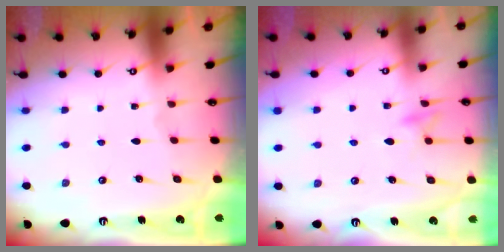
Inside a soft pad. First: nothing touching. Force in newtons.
{"total": 9.3, "press": 9.3, "slide": 0.8}